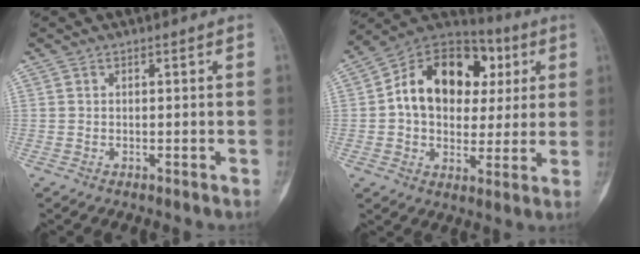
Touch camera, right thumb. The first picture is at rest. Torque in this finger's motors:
{"motor_torque": [-1.08, 1.88, 0.46, -0.25, 0.14]}